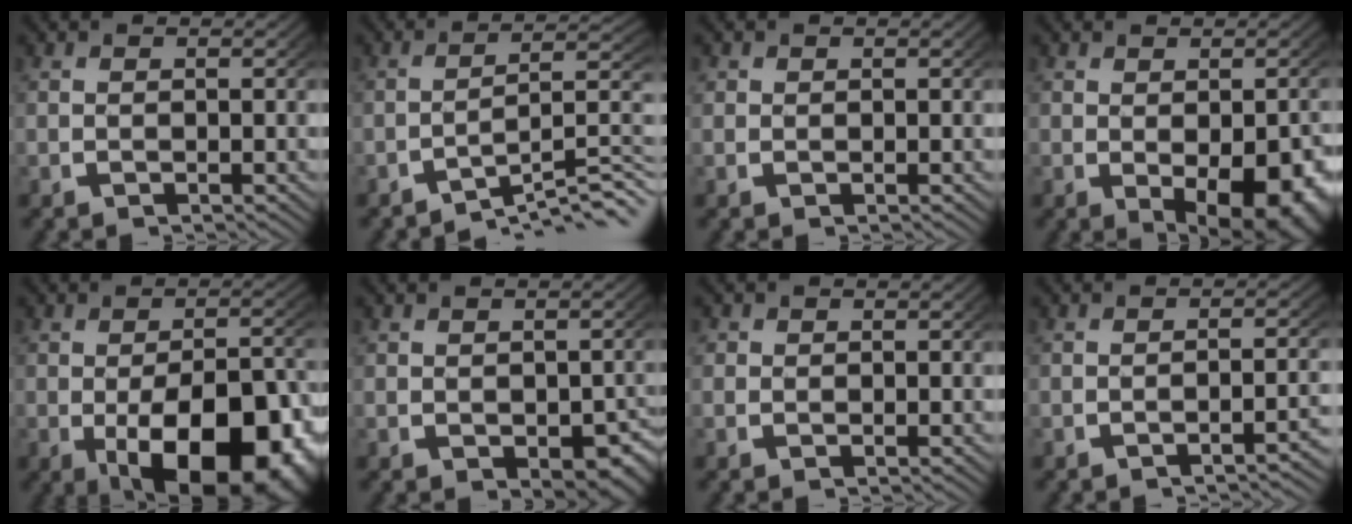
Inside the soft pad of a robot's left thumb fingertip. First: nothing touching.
{"total": 9.1, "force": [-5.5, 3.8, 6.2], "torque": [-0.092, -0.023, -0.069]}
{"total": 0.8, "force": [0.3, 0.7, 0.1], "torque": [-0.003, -0.006, 0.008]}
{"total": 7.8, "force": [-1.9, 4.4, 6.1], "torque": [-0.102, -0.043, -0.002]}
{"total": 14.9, "force": [-4.3, 8.4, 11.5], "torque": [-0.181, -0.060, -0.032]}
{"total": 3.4, "force": [-0.5, 2.3, 2.5], "torque": [-0.031, -0.025, 0.010]}
{"total": 1.1, "force": [0.3, 1.1, 0.3], "torque": [-0.005, -0.005, 0.005]}
{"total": 2.4, "force": [-1.8, 0.0, 1.6], "torque": [-0.026, 0.005, -0.025]}